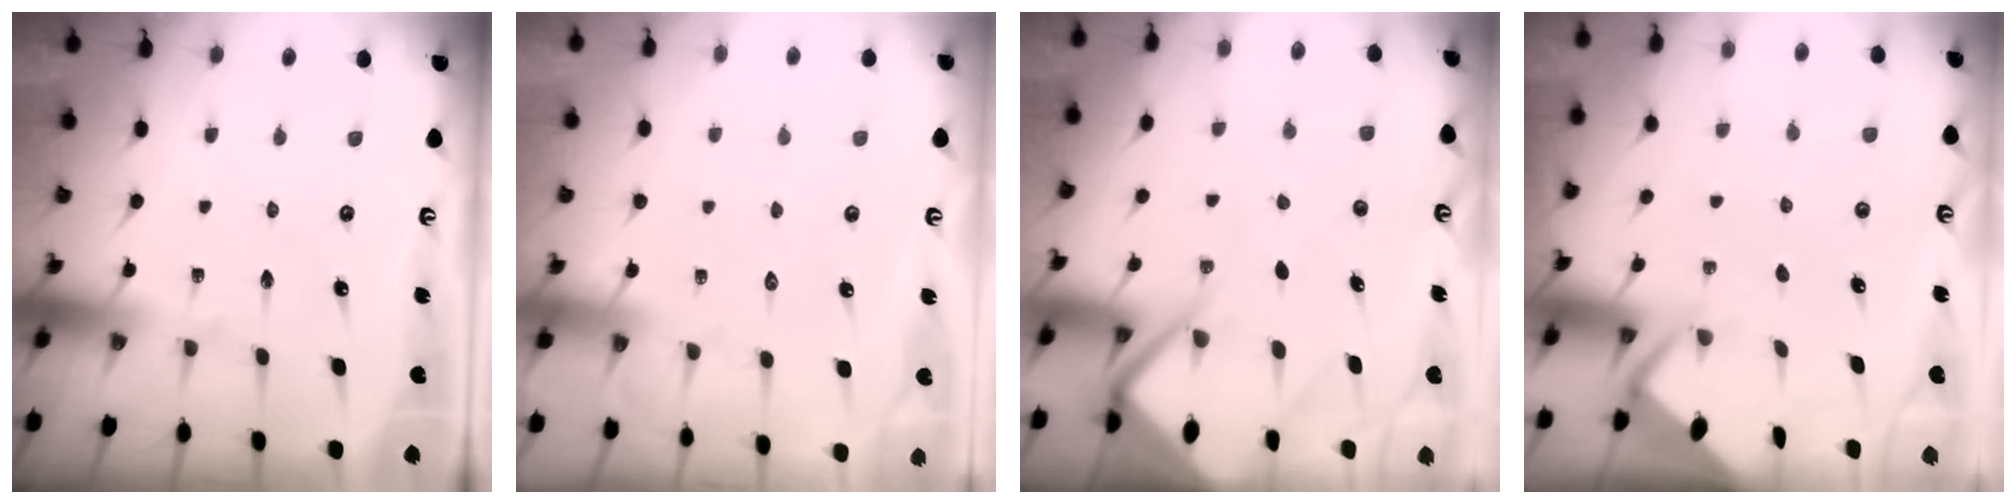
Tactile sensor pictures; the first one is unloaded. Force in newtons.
{"total": 3.9, "press": 3.8, "slide": 0.5}
{"total": 10.4, "press": 10.3, "slide": 1.1}
{"total": 2.8, "press": 2.7, "slide": 0.4}